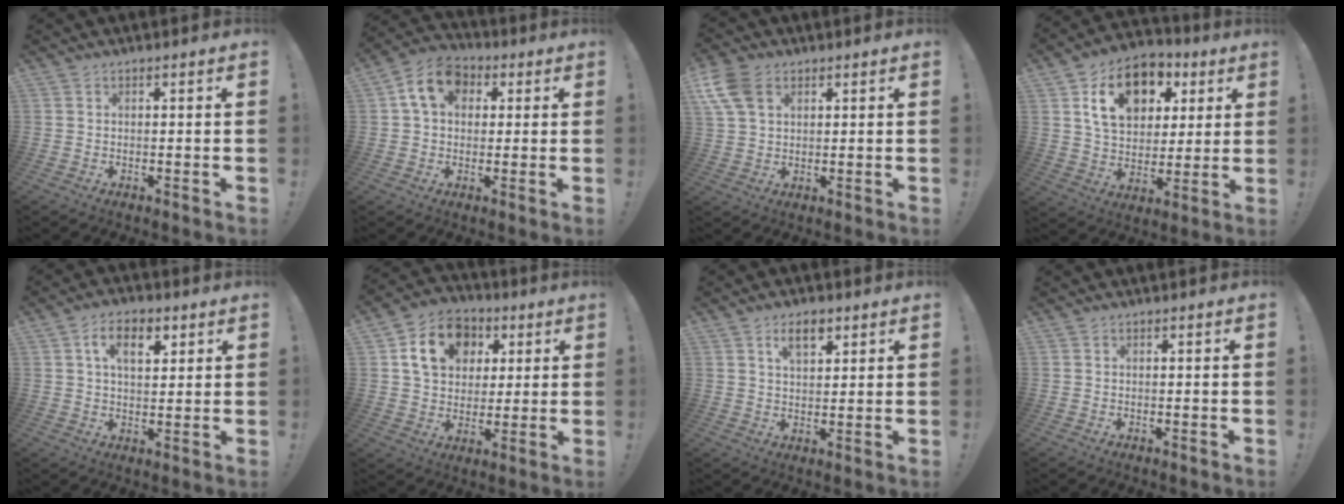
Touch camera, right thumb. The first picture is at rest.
{"total": 10.9, "force": [3.4, 8.1, 6.4], "torque": [-0.111, 0.012, 0.068]}
{"total": 9.4, "force": [3.7, 6.3, 5.9], "torque": [-0.119, -0.009, 0.072]}
{"total": 16.8, "force": [7.1, 11.7, 9.8], "torque": [-0.147, -0.020, 0.130]}
{"total": 8.6, "force": [3.4, 4.7, 6.2], "torque": [-0.088, 0.001, 0.058]}
{"total": 14.7, "force": [4.8, 11.5, 7.7], "torque": [-0.116, -0.003, 0.096]}
{"total": 6.2, "force": [3.3, 3.3, 4.0], "torque": [-0.062, -0.004, 0.057]}
{"total": 0.0}